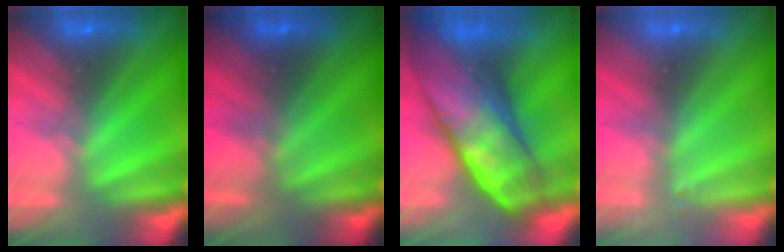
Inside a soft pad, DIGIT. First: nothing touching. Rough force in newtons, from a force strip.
{"total": 1.8}
{"total": 9.0}
{"total": 2.4}